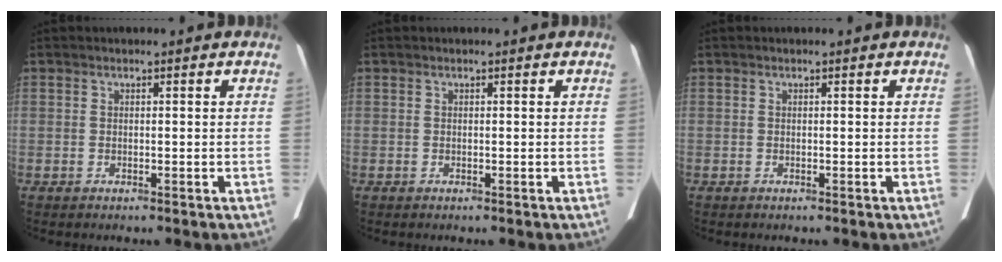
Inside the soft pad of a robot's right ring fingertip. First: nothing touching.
{"total": 0.0}
{"total": 0.0}